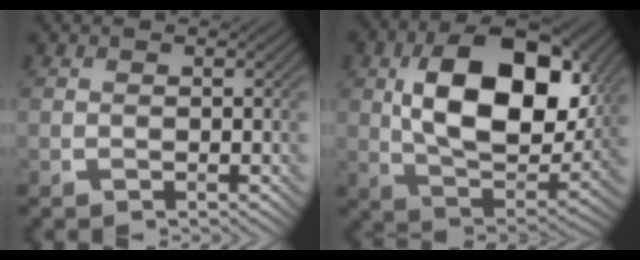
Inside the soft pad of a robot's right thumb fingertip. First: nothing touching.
{"total": 15.8, "force": [3.5, 9.3, 12.2], "torque": [-0.206, -0.006, 0.067]}